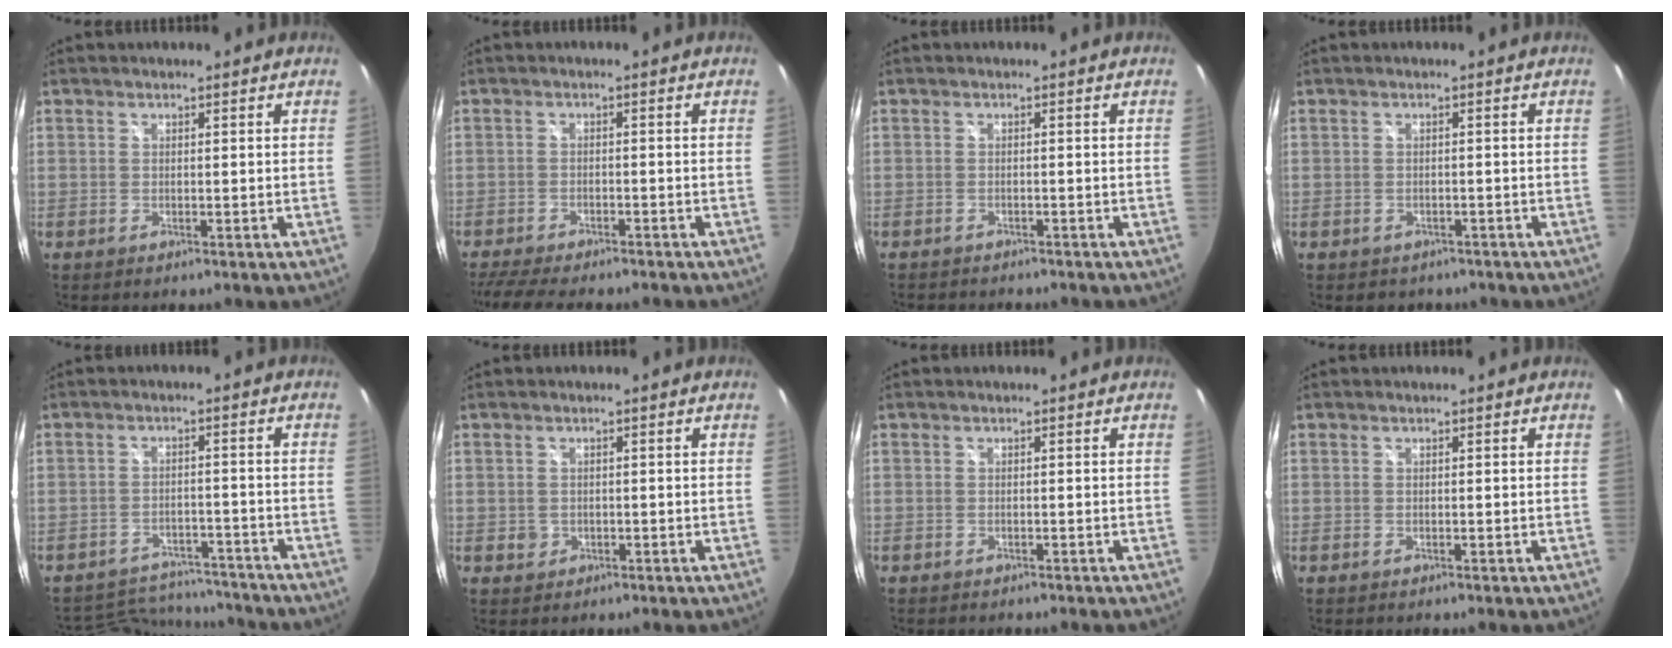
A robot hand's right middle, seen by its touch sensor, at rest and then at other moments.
{"total": 10.0, "force": [-8.7, 1.7, 4.5], "torque": [-0.108, -0.028, -0.139]}
{"total": 3.4, "force": [-3.1, 0.8, 0.9], "torque": [-0.022, -0.014, -0.047]}
{"total": 2.4, "force": [-1.6, 1.7, 0.4], "torque": [-0.012, -0.001, -0.017]}
{"total": 13.6, "force": [-12.4, 4.7, 3.3], "torque": [-0.084, 0.021, -0.165]}
{"total": 1.8, "force": [-0.3, 1.7, 0.4], "torque": [-0.005, -0.001, -0.004]}
{"total": 1.0, "force": [-0.9, 0.4, 0.2], "torque": [-0.008, -0.003, -0.013]}
{"total": 0.0}